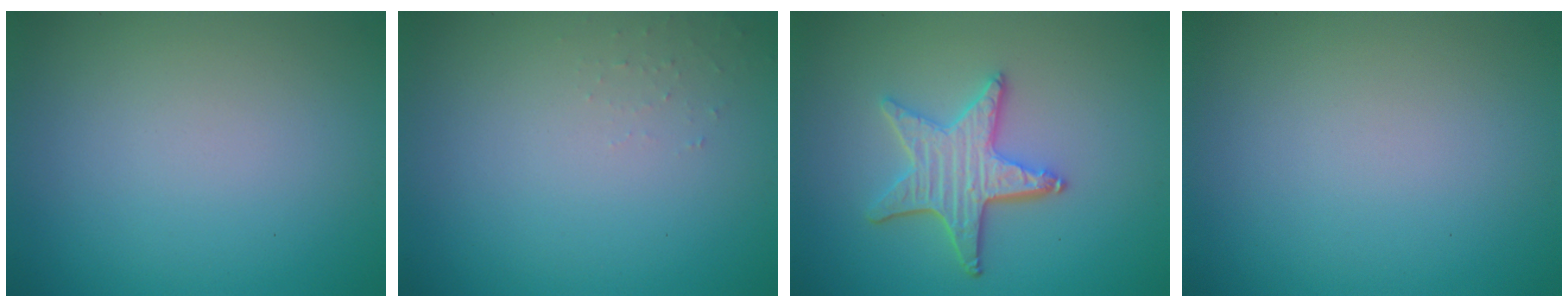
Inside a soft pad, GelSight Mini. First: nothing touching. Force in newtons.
{"total": 0.7, "press": 0.7, "slide": 0.1}
{"total": 4.4, "press": 3.8, "slide": 2.2}
{"total": 0.0}